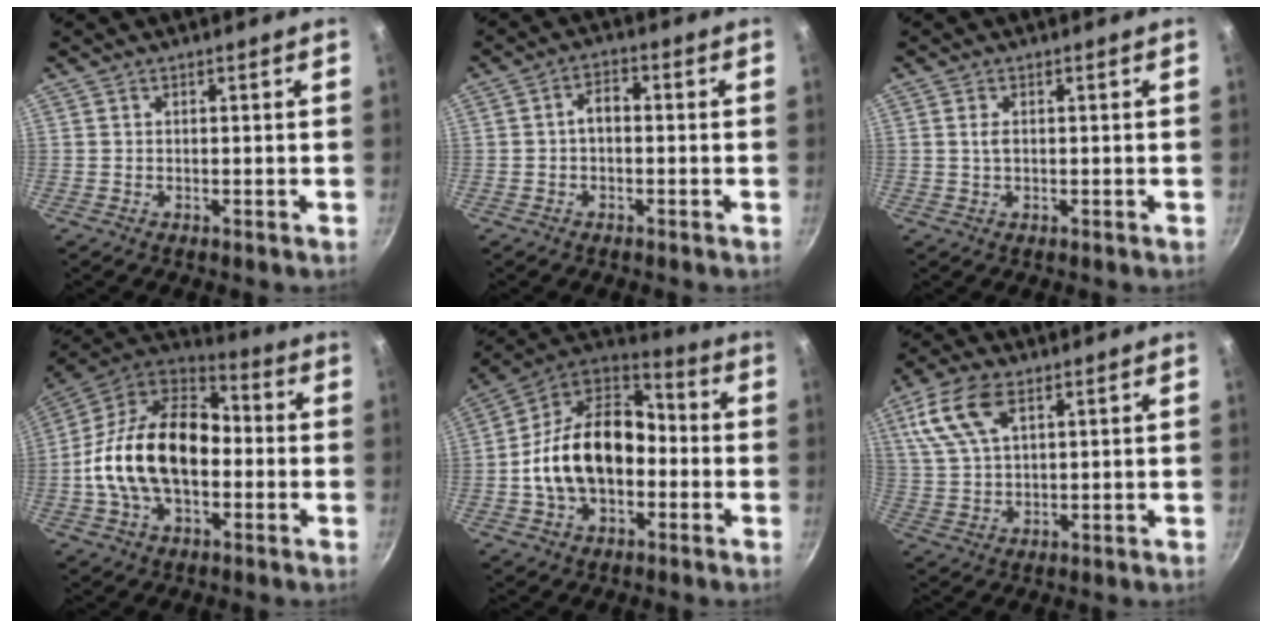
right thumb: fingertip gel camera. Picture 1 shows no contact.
{"total": 3.6, "force": [-0.5, 2.2, 2.8], "torque": [-0.039, 0.018, -0.012]}
{"total": 1.6, "force": [0.2, 0.9, 1.3], "torque": [-0.022, 0.001, 0.004]}
{"total": 22.6, "force": [-2.1, 14.3, 17.4], "torque": [-0.288, 0.047, -0.053]}
{"total": 20.2, "force": [-2.8, 13.7, 14.6], "torque": [-0.231, 0.054, -0.063]}
{"total": 10.9, "force": [4.8, 5.5, 8.0], "torque": [-0.160, 0.001, 0.097]}